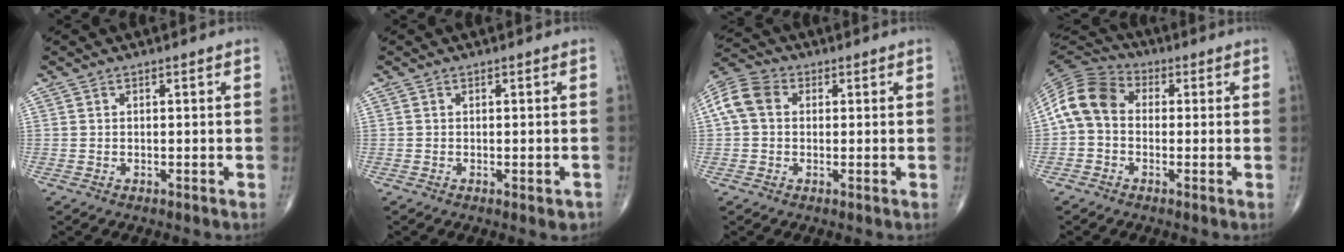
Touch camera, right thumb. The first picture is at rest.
{"total": 1.6, "force": [-0.7, 0.7, 1.3], "torque": [-0.009, -0.002, -0.006]}
{"total": 7.8, "force": [1.3, 6.0, 4.9], "torque": [-0.100, 0.027, 0.016]}
{"total": 10.3, "force": [0.1, 7.9, 6.5], "torque": [-0.117, 0.029, -0.014]}